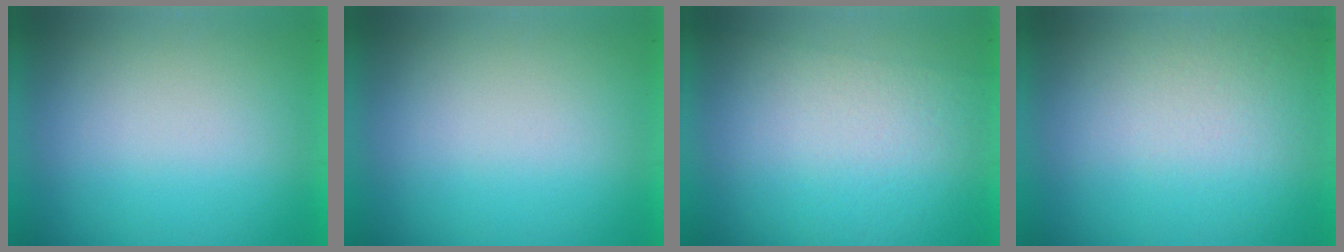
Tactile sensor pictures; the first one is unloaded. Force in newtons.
{"total": 0.0}
{"total": 2.8}
{"total": 2.7}